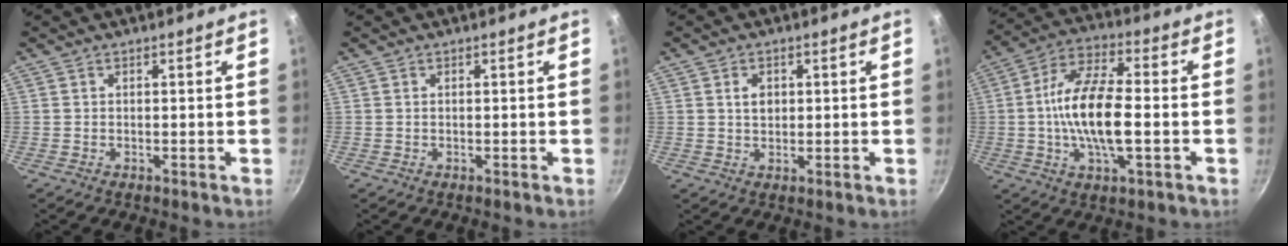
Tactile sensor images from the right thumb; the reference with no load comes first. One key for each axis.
{"total": 0.0}
{"total": 2.8, "fx": 0.7, "fy": 2.1, "fz": 1.8, "tx": -0.020, "ty": -0.001, "tz": 0.012}
{"total": 15.1, "fx": -1.5, "fy": 5.9, "fz": 13.8, "tx": -0.253, "ty": 0.025, "tz": -0.040}